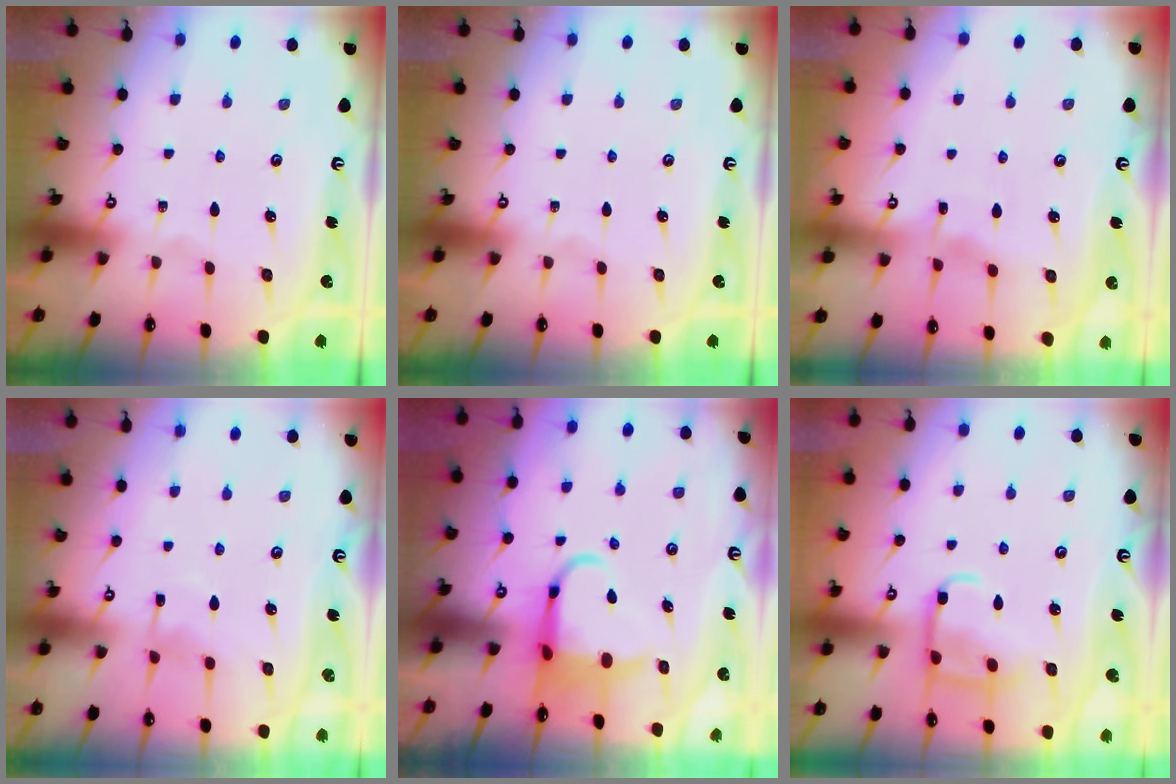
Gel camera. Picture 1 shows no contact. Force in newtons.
{"total": 0.0}
{"total": 3.7, "press": 3.6, "slide": 0.4}
{"total": 7.0, "press": 7.0, "slide": 0.7}
{"total": 7.6, "press": 7.4, "slide": 1.5}
{"total": 9.9, "press": 9.9, "slide": 0.4}